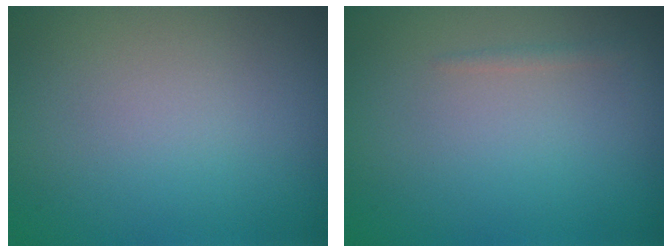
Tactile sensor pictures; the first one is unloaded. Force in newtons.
{"total": 0.6, "press": 0.6, "slide": 0.0}